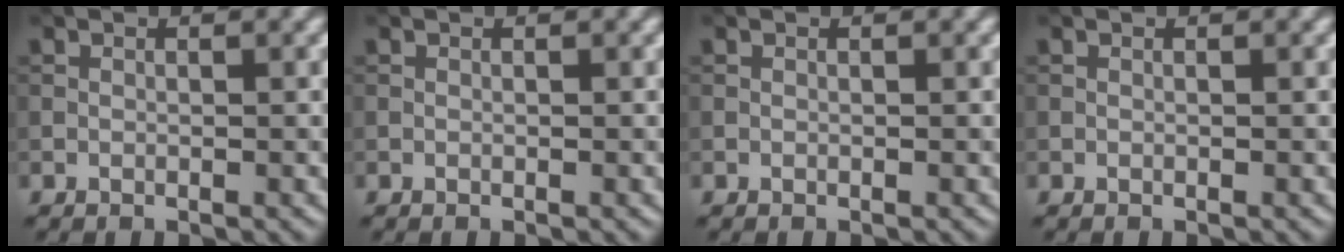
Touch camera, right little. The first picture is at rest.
{"total": 0.0}
{"total": 0.0}
{"total": 0.0}